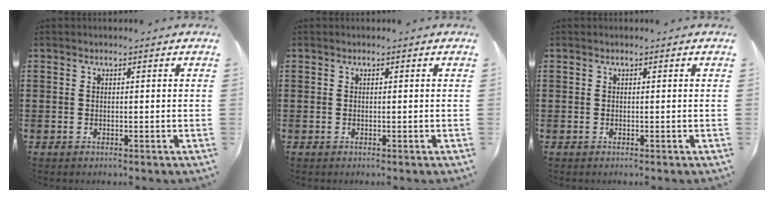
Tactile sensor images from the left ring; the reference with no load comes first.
{"total": 0.0}
{"total": 0.0}